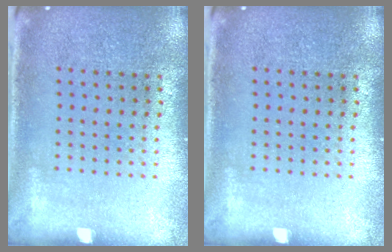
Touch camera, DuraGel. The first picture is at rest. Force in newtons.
{"total": 0.0}